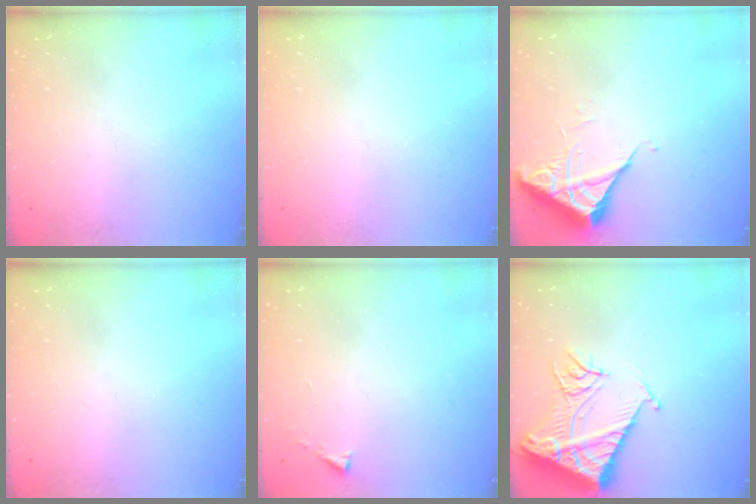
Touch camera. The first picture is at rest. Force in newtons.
{"total": 0.0}
{"total": 5.4, "press": 5.4, "slide": 0.3}
{"total": 0.0}
{"total": 2.9, "press": 2.9, "slide": 0.4}
{"total": 15.7, "press": 15.6, "slide": 1.7}